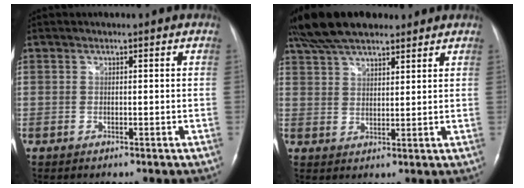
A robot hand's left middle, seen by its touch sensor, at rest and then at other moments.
{"total": 11.8, "force": [9.6, 3.8, 5.9], "torque": [-0.110, 0.037, 0.171]}